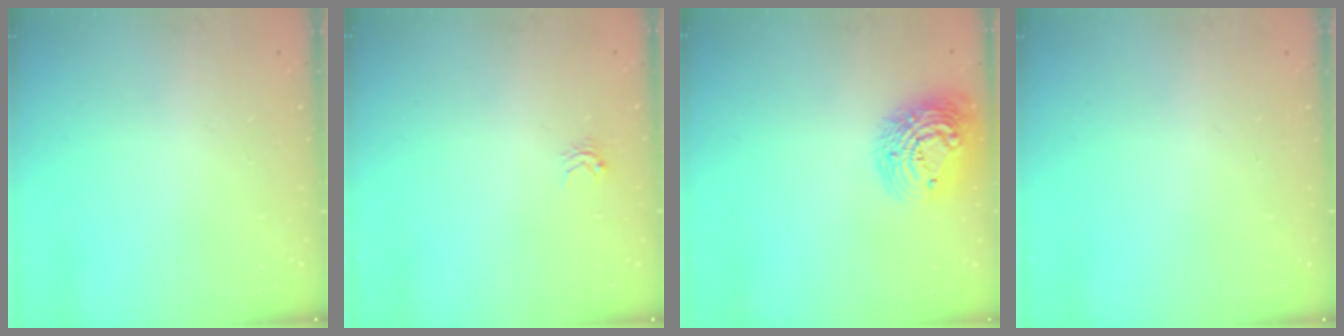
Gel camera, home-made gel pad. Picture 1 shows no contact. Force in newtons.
{"total": 3.0, "press": 3.0, "slide": 0.5}
{"total": 15.6, "press": 15.6, "slide": 1.2}
{"total": 0.0}